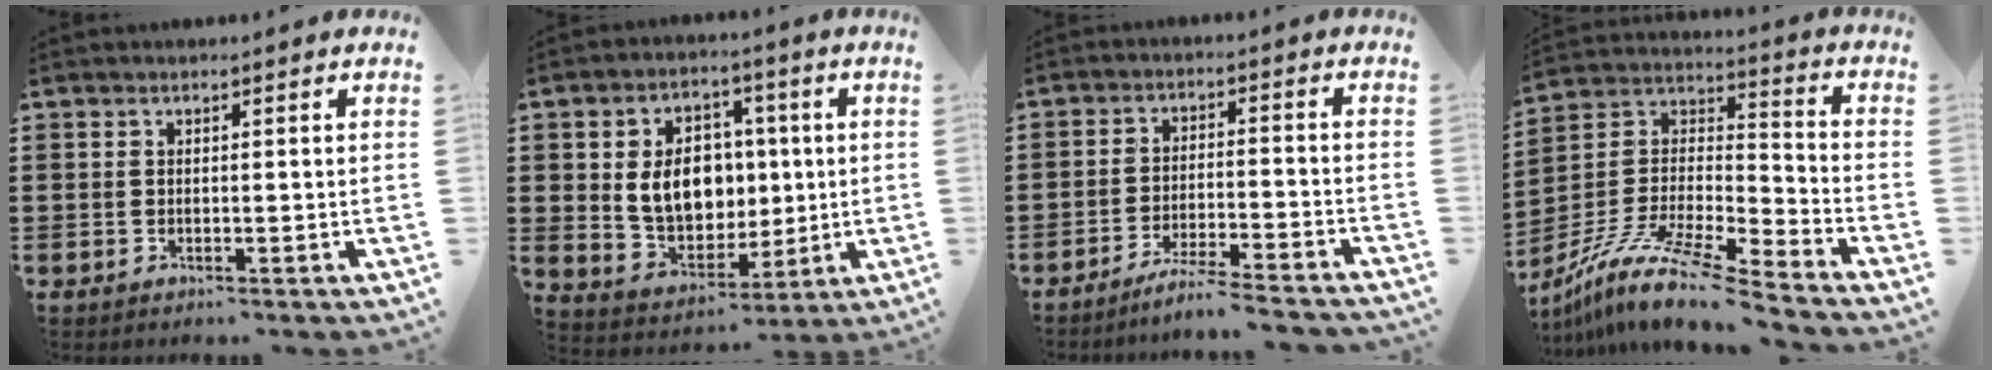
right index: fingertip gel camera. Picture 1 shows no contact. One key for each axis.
{"total": 9.6, "fx": 1.0, "fy": 7.3, "fz": 6.2, "tx": -0.121, "ty": 0.014, "tz": 0.016}
{"total": 5.1, "fx": -4.7, "fy": -0.6, "fz": 1.8, "tx": -0.037, "ty": -0.013, "tz": -0.093}
{"total": 12.1, "fx": -10.0, "fy": 0.8, "fz": 6.8, "tx": -0.147, "ty": 0.007, "tz": -0.200}